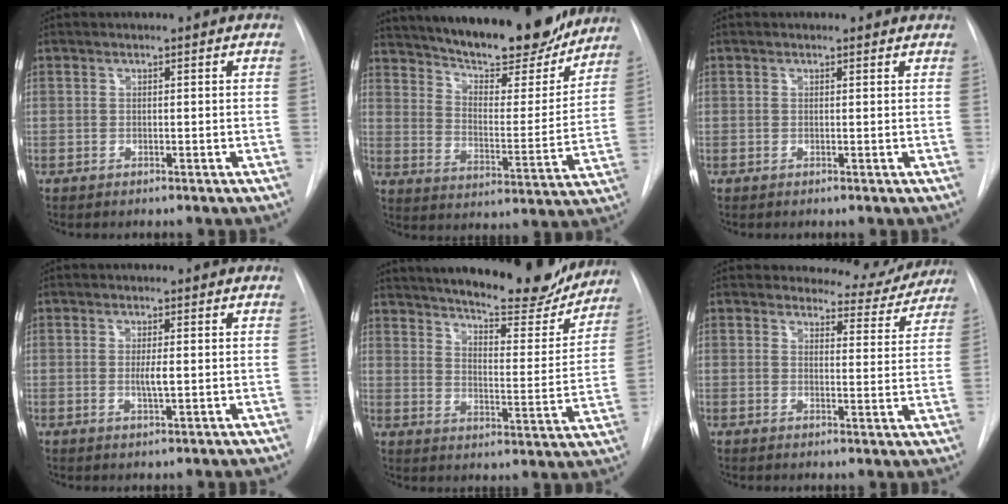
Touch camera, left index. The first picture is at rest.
{"total": 24.8, "force": [21.3, 5.7, 11.3], "torque": [-0.188, -0.019, 0.296]}
{"total": 1.1, "force": [1.0, 0.4, 0.1], "torque": [-0.009, 0.000, 0.005]}
{"total": 2.2, "force": [0.0, 0.3, 2.2], "torque": [-0.044, -0.003, 0.000]}
{"total": 23.0, "force": [20.4, 4.6, 9.5], "torque": [-0.148, -0.040, 0.265]}
{"total": 7.8, "force": [7.4, 2.3, -0.2], "torque": [0.018, -0.026, 0.075]}